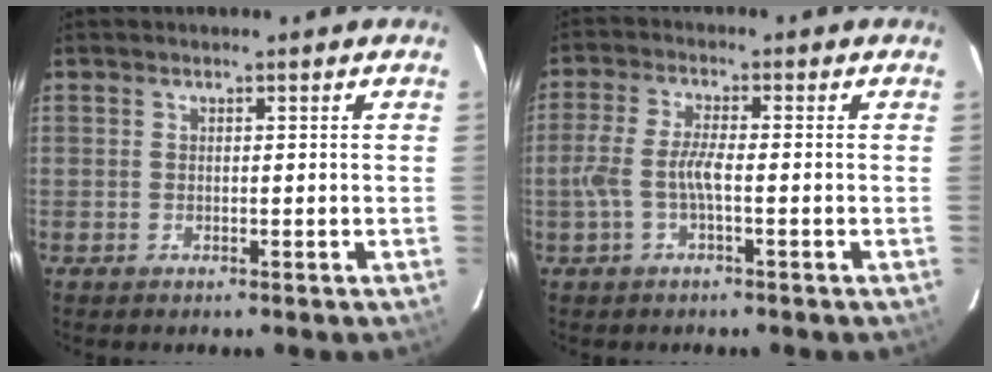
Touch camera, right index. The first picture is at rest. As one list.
[{"total": 5.0, "force": [-1.5, 0.7, 4.8], "torque": [-0.106, 0.002, -0.027]}]